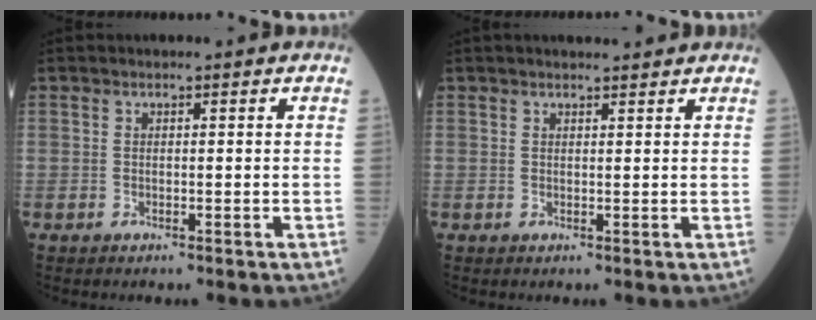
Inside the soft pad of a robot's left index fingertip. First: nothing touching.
{"total": 4.4, "force": [4.1, 0.5, 1.6], "torque": [-0.020, 0.019, 0.051]}